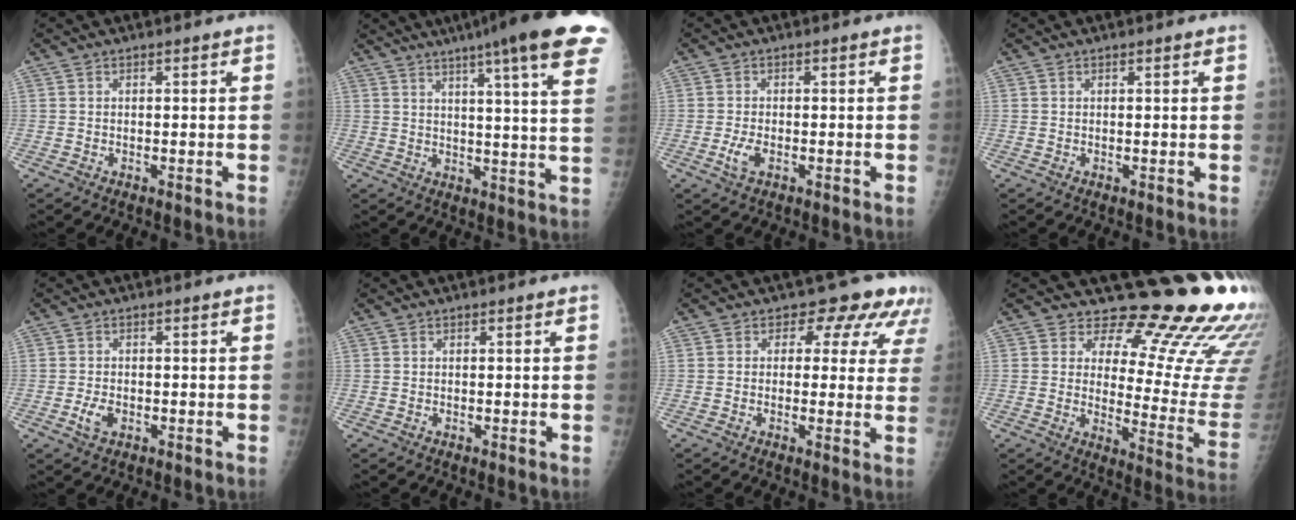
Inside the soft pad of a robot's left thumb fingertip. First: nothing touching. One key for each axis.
{"total": 20.9, "fx": 13.8, "fy": 1.3, "fz": 15.7, "tx": -0.207, "ty": -0.040, "tz": 0.164}
{"total": 2.7, "fx": -0.8, "fy": 1.4, "fz": 2.2, "tx": -0.050, "ty": 0.000, "tz": -0.016}
{"total": 0.0}
{"total": 2.8, "fx": -0.9, "fy": 1.7, "fz": 2.0, "tx": -0.037, "ty": 0.001, "tz": -0.015}
{"total": 0.0}
{"total": 8.8, "fx": 5.7, "fy": 5.6, "fz": 3.6, "tx": 0.006, "ty": -0.016, "tz": 0.043}
{"total": 20.5, "fx": 17.5, "fy": 5.7, "fz": 9.0, "tx": -0.068, "ty": -0.161, "tz": 0.203}